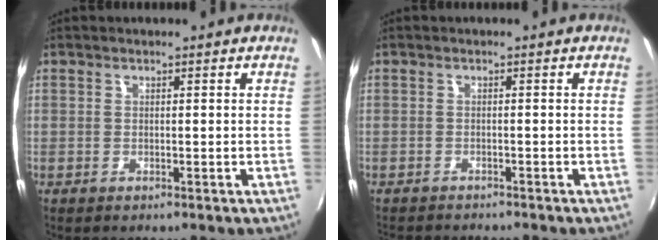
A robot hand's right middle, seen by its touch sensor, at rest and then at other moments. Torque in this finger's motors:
{"motor_torque": [0.12, -0.21, 0.00, 0.00]}